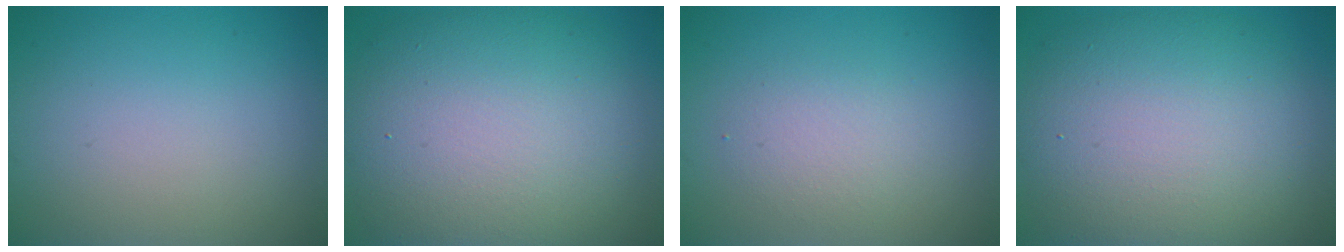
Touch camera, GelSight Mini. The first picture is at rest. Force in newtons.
{"total": 12.7, "press": 12.7, "slide": 0.6}
{"total": 2.3, "press": 2.3, "slide": 0.1}
{"total": 11.1, "press": 11.1, "slide": 0.5}